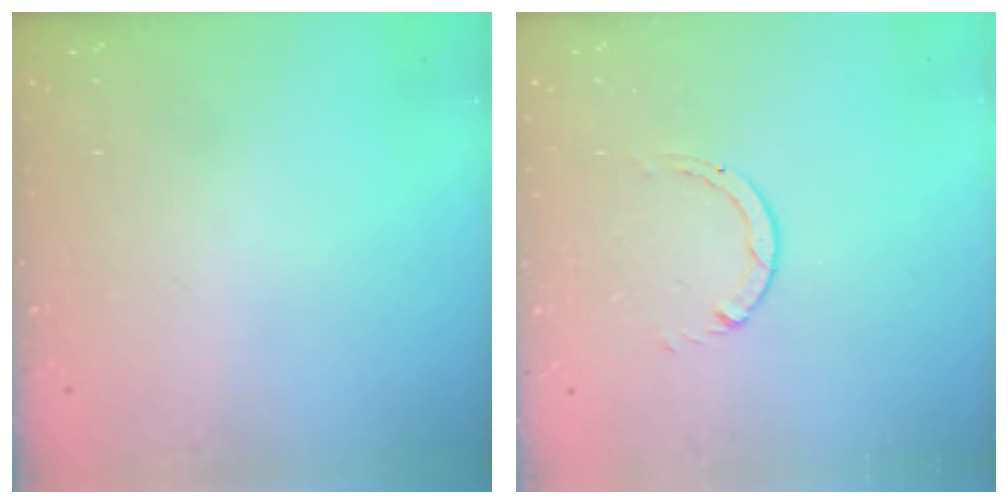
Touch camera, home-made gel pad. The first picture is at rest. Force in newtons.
{"total": 0.9, "press": 0.9, "slide": 0.1}